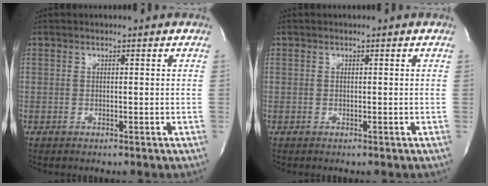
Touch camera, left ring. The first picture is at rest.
{"total": 0.0}